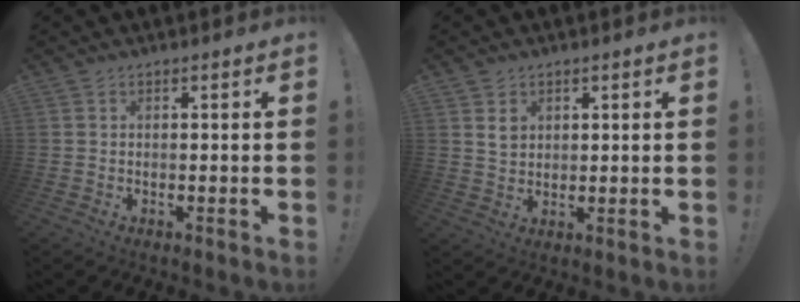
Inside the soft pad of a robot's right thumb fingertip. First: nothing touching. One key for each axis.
{"total": 4.3, "fx": 2.2, "fy": 3.5, "fz": 1.5, "tx": -0.009, "ty": -0.008, "tz": 0.037}